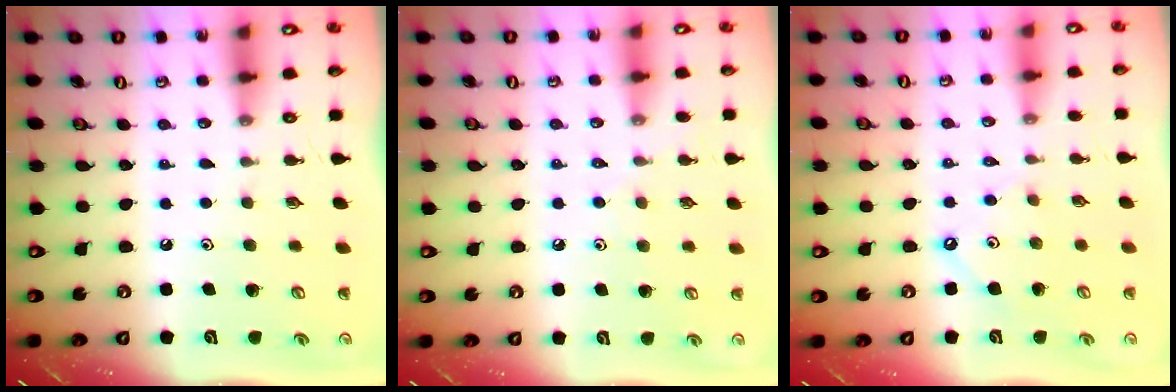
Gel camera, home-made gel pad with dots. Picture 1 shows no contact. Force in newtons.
{"total": 6.7, "press": 6.7, "slide": 0.8}
{"total": 2.8, "press": 2.8, "slide": 0.5}